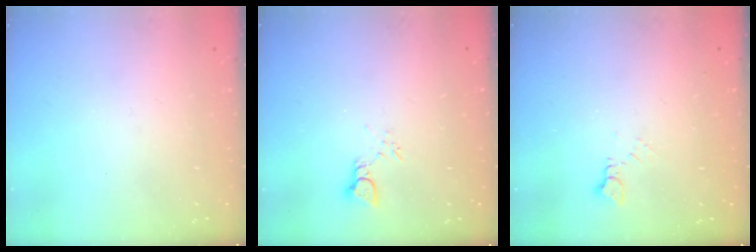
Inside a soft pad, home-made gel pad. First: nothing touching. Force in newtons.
{"total": 2.2, "press": 2.2, "slide": 0.1}
{"total": 2.8, "press": 2.8, "slide": 0.5}